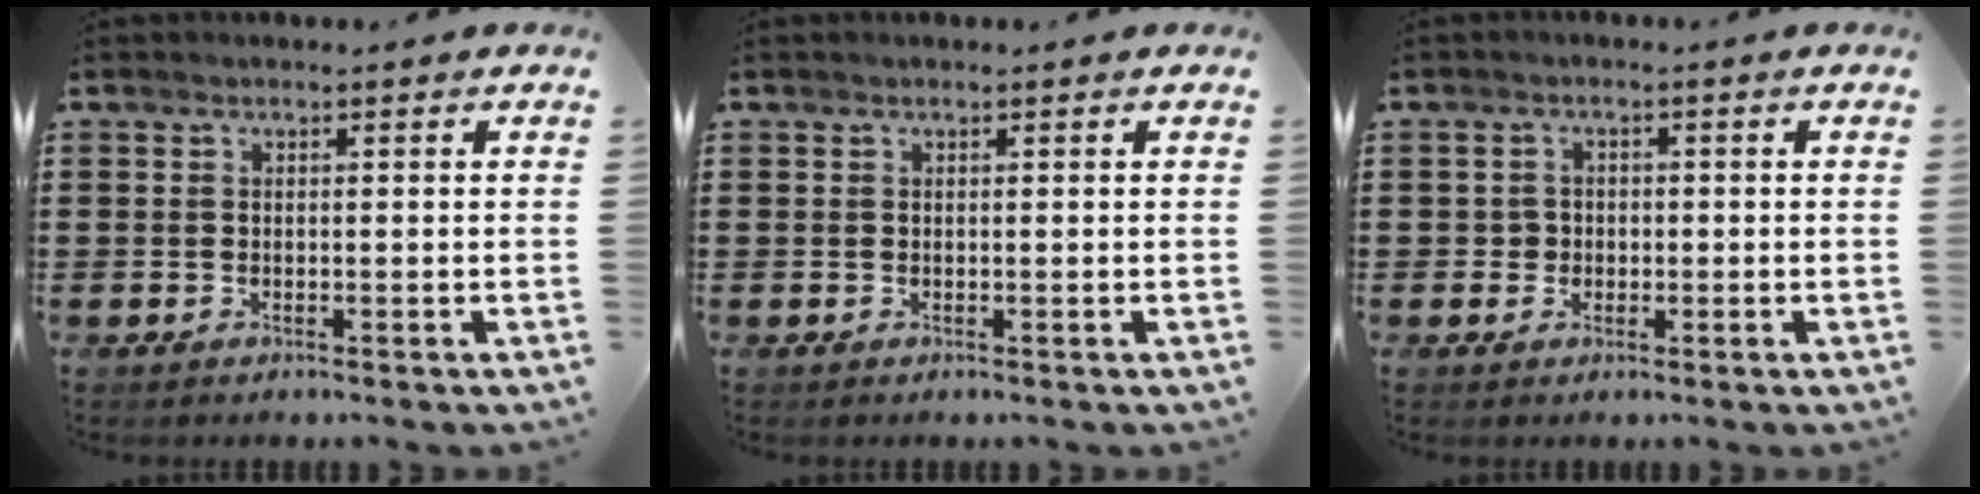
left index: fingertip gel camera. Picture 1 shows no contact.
{"total": 0.0}
{"total": 2.0, "force": [-0.3, 1.9, 0.5], "torque": [-0.018, 0.006, -0.009]}